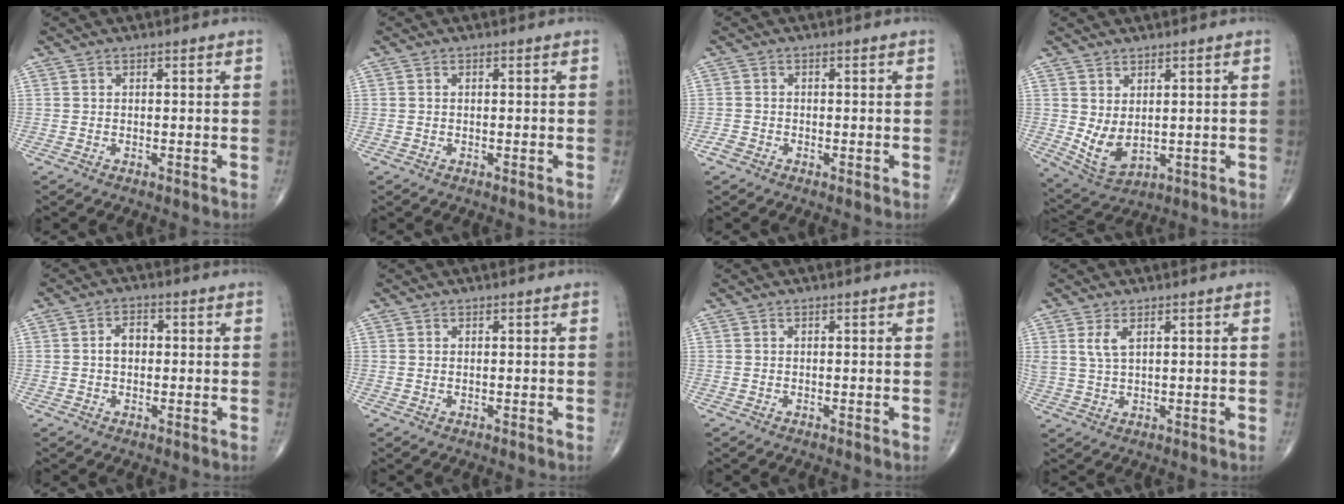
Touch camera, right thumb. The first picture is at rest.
{"total": 0.0}
{"total": 1.6, "force": [-0.9, 1.1, 0.8], "torque": [-0.011, 0.001, -0.021]}
{"total": 6.4, "force": [0.8, 3.7, 5.2], "torque": [-0.091, -0.015, 0.035]}
{"total": 3.5, "force": [0.0, 2.5, 2.4], "torque": [-0.034, 0.013, -0.004]}
{"total": 0.0}
{"total": 0.0}
{"total": 3.4, "force": [1.6, 1.4, 2.6], "torque": [-0.056, -0.005, 0.039]}